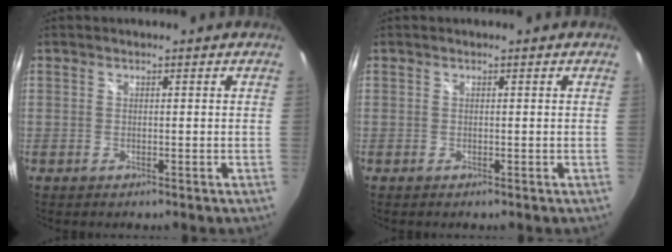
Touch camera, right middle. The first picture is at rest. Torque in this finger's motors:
{"motor_torque": [0.01, -0.15, 0.00, 0.00]}